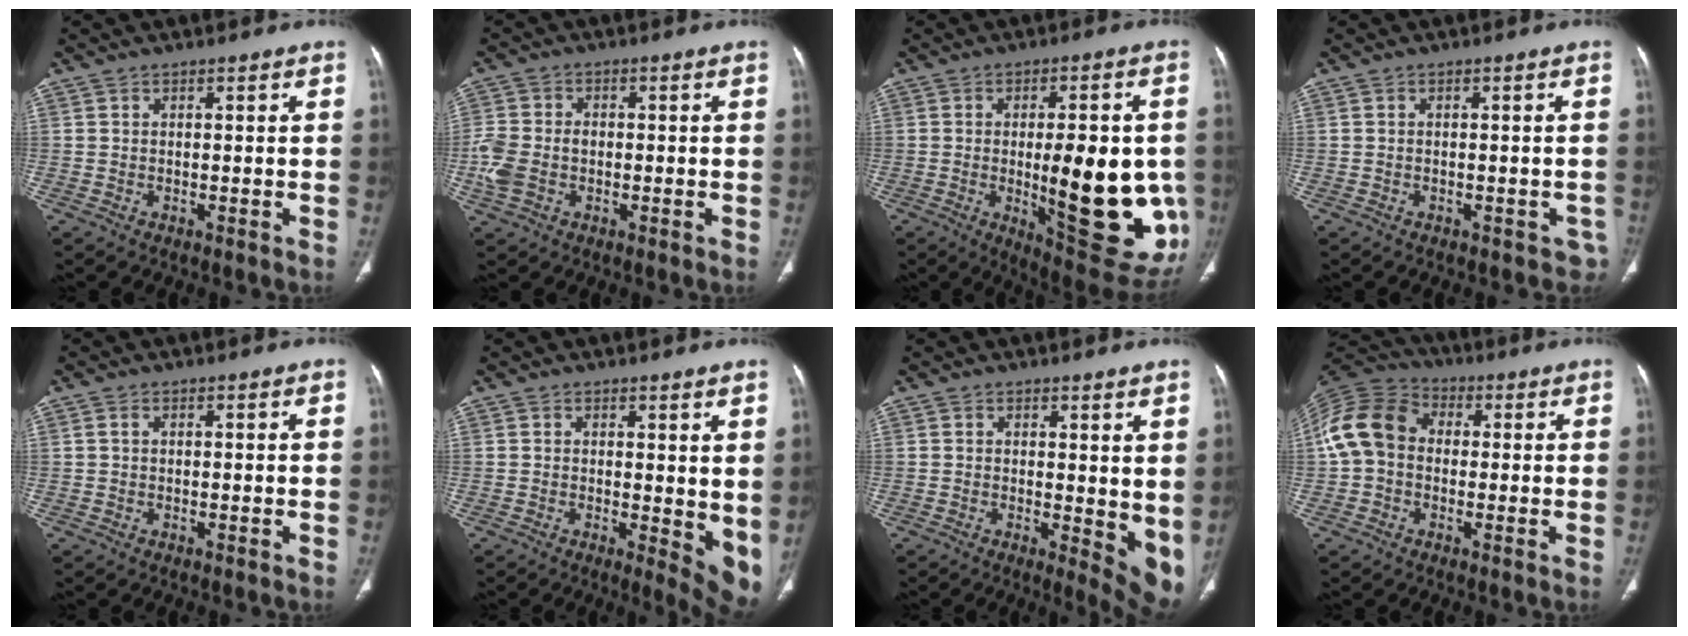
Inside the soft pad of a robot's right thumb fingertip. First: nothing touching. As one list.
[{"total": 6.8, "force": [-1.4, 5.0, 4.3], "torque": [-0.106, 0.015, -0.027]}, {"total": 23.7, "force": [-2.8, 8.2, 22.1], "torque": [-0.250, -0.023, -0.015]}, {"total": 3.4, "force": [-2.1, 2.3, 1.3], "torque": [0.006, 0.007, -0.026]}, {"total": 0.7, "force": [0.1, 0.5, 0.5], "torque": [-0.011, 0.003, 0.001]}, {"total": 7.9, "force": [0.7, 3.2, 7.2], "torque": [-0.081, -0.020, 0.013]}, {"total": 8.5, "force": [0.7, 3.5, 7.7], "torque": [-0.085, -0.021, 0.014]}, {"total": 11.4, "force": [0.1, 9.1, 6.9], "torque": [-0.134, 0.034, -0.013]}]